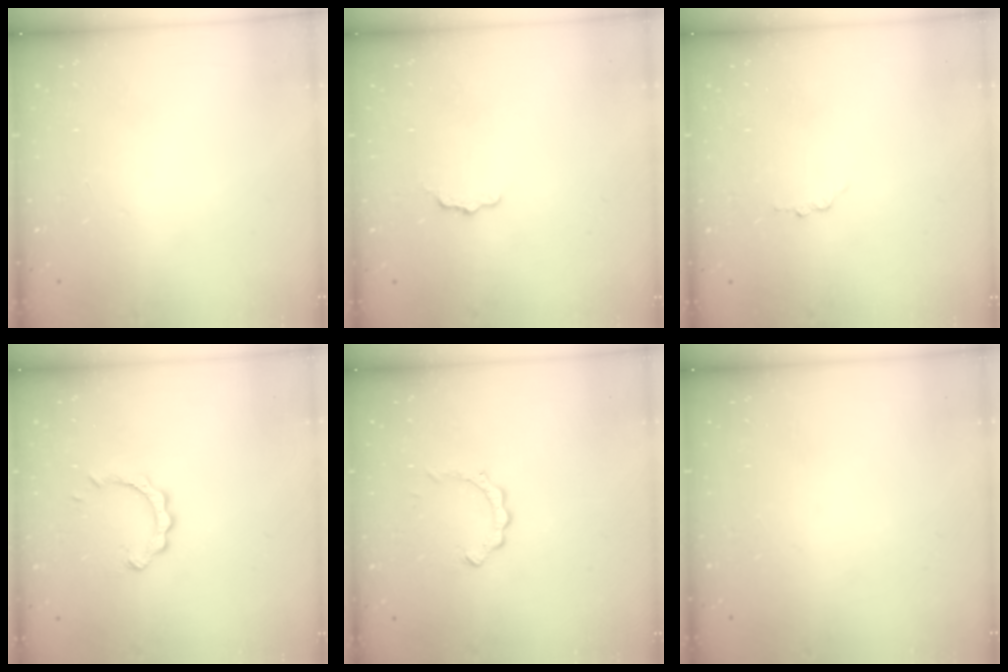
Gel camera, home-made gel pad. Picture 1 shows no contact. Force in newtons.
{"total": 3.1, "press": 3.1, "slide": 0.2}
{"total": 2.8, "press": 2.8, "slide": 0.3}
{"total": 5.1, "press": 5.1, "slide": 0.1}
{"total": 2.1, "press": 2.1, "slide": 0.2}
{"total": 0.0}